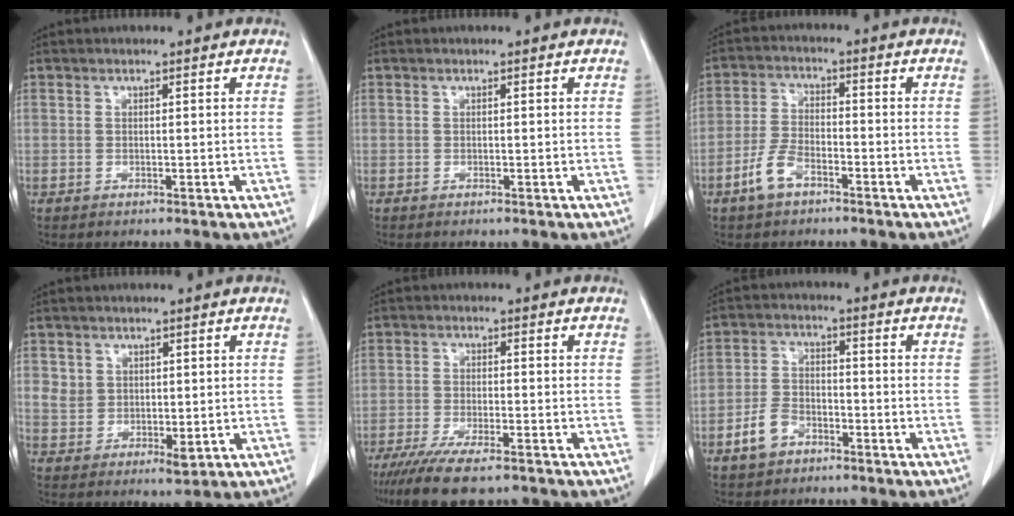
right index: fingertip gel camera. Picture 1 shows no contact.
{"total": 0.0}
{"total": 6.0, "force": [-3.5, 2.8, 3.9], "torque": [-0.094, 0.005, -0.069]}
{"total": 6.0, "force": [1.3, 5.1, 2.9], "torque": [-0.047, -0.002, 0.038]}
{"total": 10.7, "force": [-7.8, 2.6, 6.9], "torque": [-0.116, -0.022, -0.125]}
{"total": 6.1, "force": [-3.4, 3.9, 3.2], "torque": [-0.076, 0.014, -0.060]}